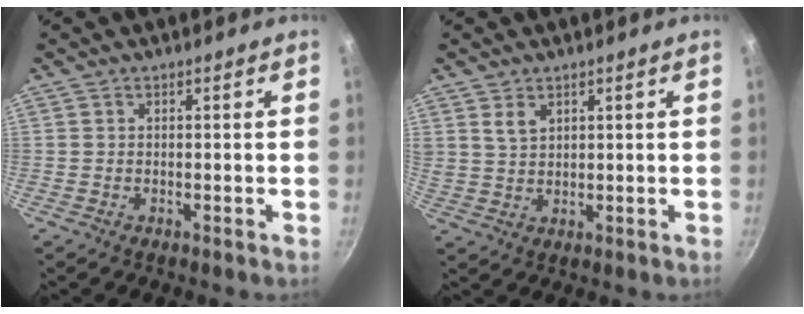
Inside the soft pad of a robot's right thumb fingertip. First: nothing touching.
{"total": 3.8, "force": [2.1, 2.2, 2.3], "torque": [-0.038, -0.007, 0.044]}